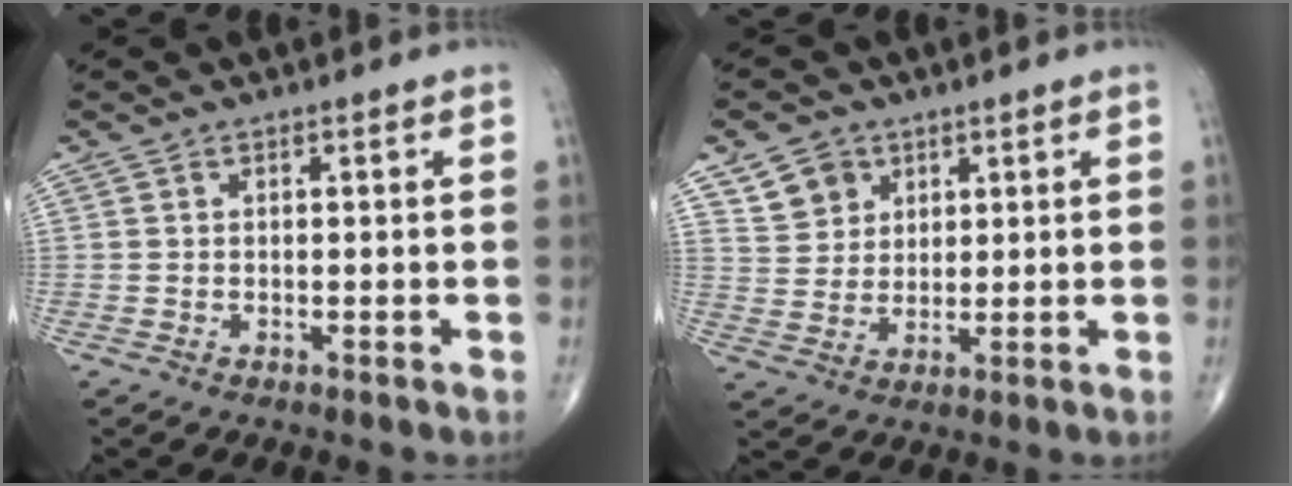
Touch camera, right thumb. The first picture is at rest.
{"total": 6.4, "force": [3.5, 5.1, 1.7], "torque": [-0.008, -0.018, 0.069]}